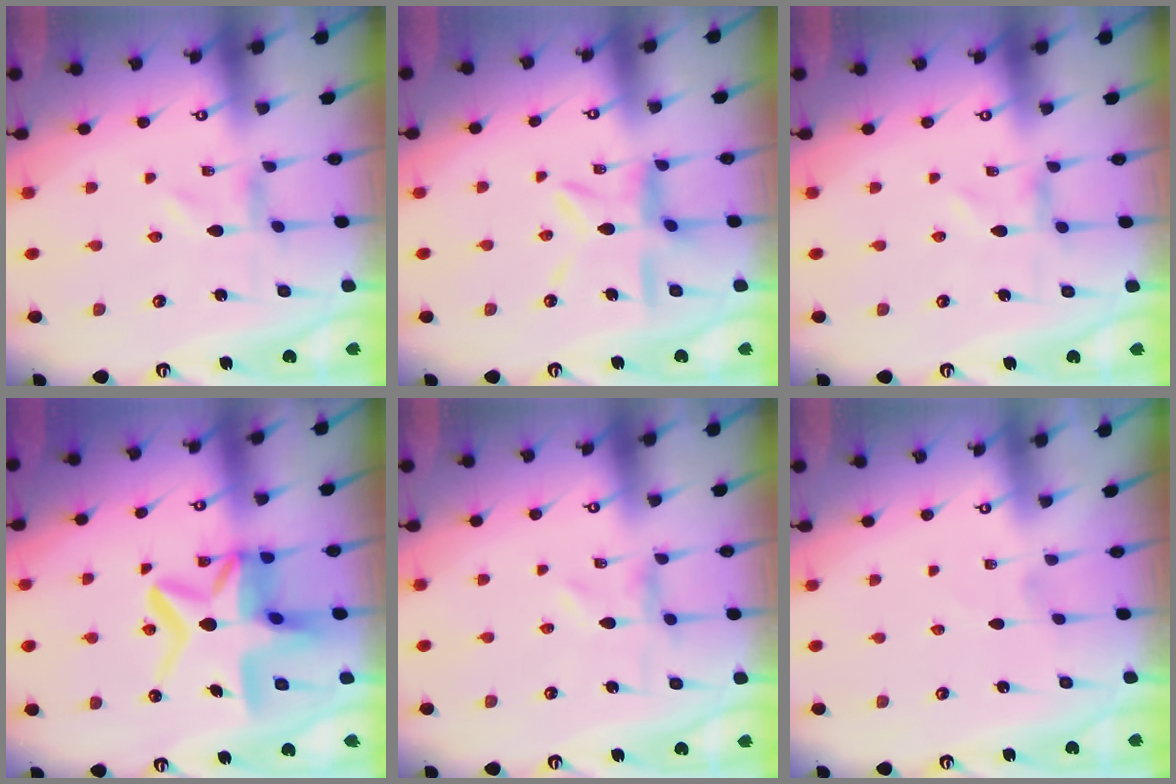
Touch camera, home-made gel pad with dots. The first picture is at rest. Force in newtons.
{"total": 10.8, "press": 10.8, "slide": 1.0}
{"total": 0.0}
{"total": 15.2, "press": 15.2, "slide": 1.4}
{"total": 0.0}
{"total": 1.2, "press": 1.2, "slide": 0.1}